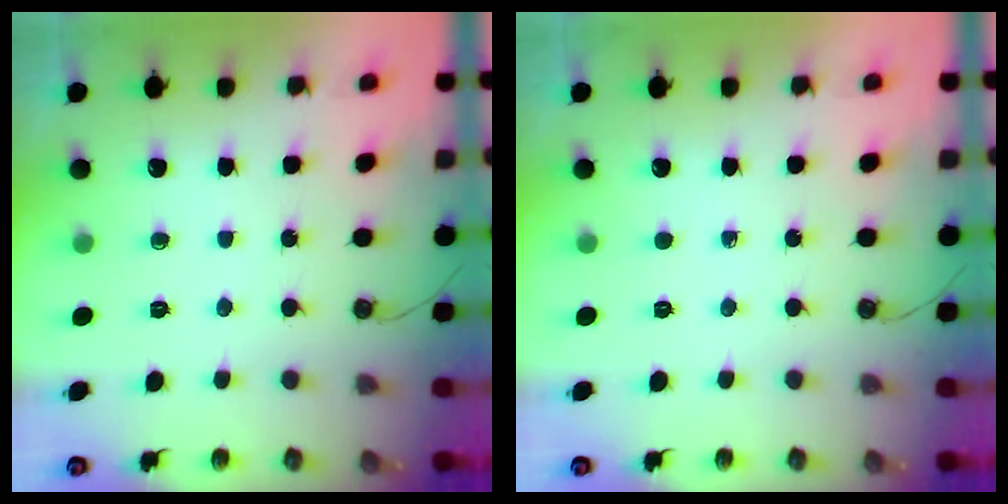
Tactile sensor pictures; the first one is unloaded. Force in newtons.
{"total": 0.0}